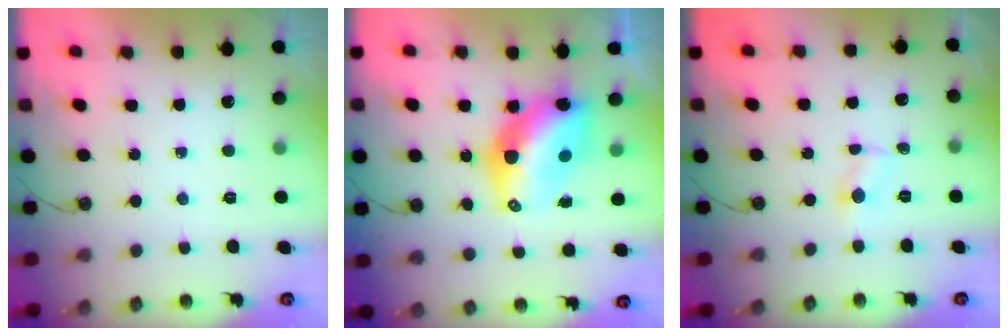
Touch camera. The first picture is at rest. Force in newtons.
{"total": 12.9, "press": 12.8, "slide": 1.0}
{"total": 2.4, "press": 2.4, "slide": 0.3}